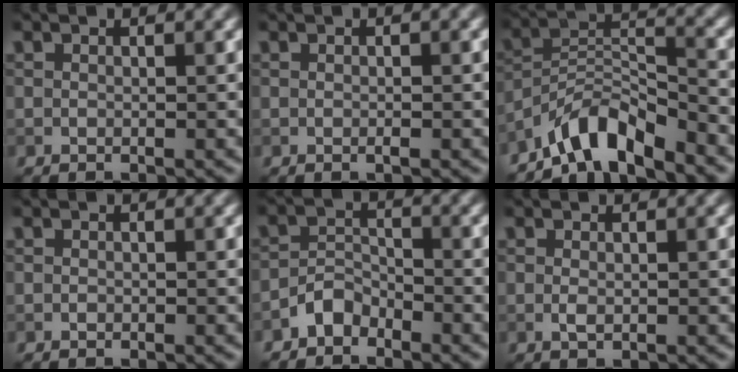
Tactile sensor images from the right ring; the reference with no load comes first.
{"total": 0.7, "force": [-0.2, 0.1, 0.7], "torque": [-0.013, 0.000, -0.004]}
{"total": 6.3, "force": [-5.4, 1.4, 2.9], "torque": [-0.044, 0.008, -0.105]}
{"total": 0.0}
{"total": 2.1, "force": [-1.8, 1.0, 0.6], "torque": [-0.009, 0.013, -0.037]}
{"total": 0.8, "force": [0.0, 0.3, 0.7], "torque": [-0.017, -0.003, 0.000]}